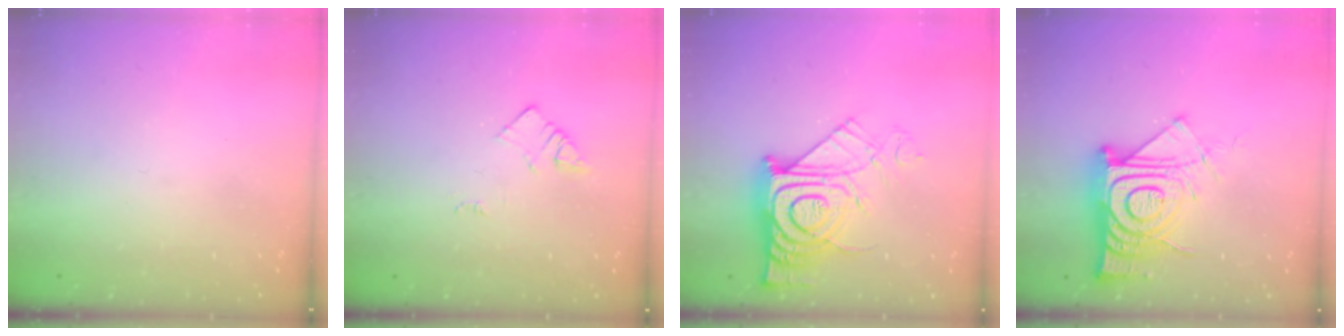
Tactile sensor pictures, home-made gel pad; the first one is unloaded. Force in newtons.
{"total": 2.1, "press": 2.1, "slide": 0.3}
{"total": 15.8, "press": 15.8, "slide": 1.2}
{"total": 16.8, "press": 16.7, "slide": 1.5}